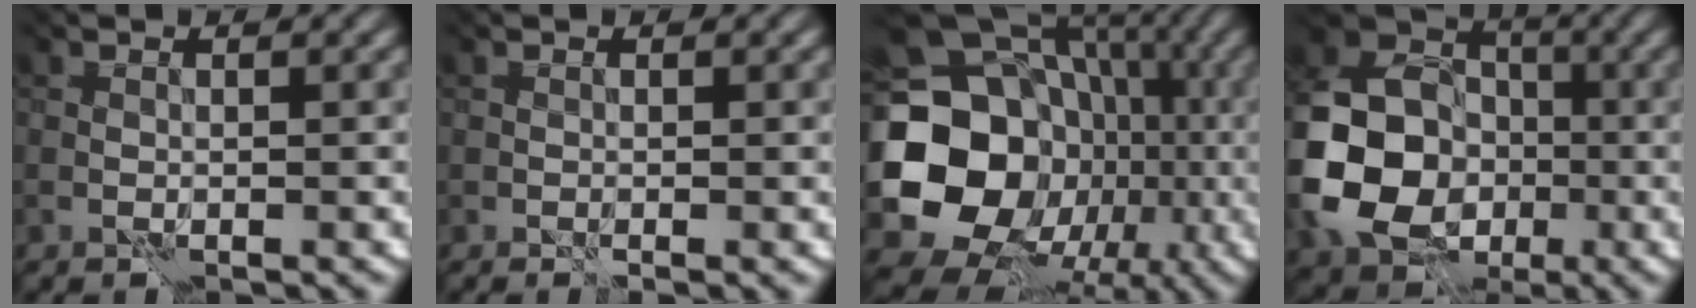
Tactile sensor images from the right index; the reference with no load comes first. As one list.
[{"total": 0.0}, {"total": 17.0, "force": [-1.4, 14.8, 8.3], "torque": [-0.158, -0.020, -0.016]}, {"total": 12.3, "force": [-2.3, 10.2, 6.4], "torque": [-0.169, -0.016, -0.046]}]